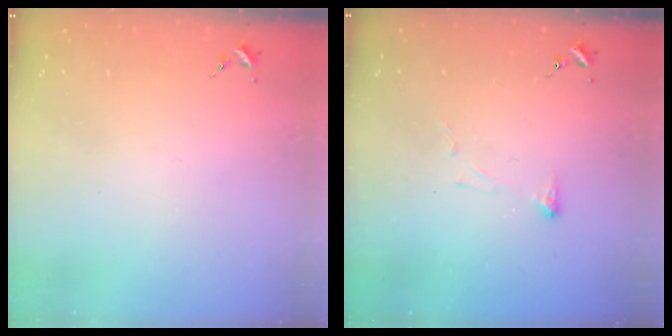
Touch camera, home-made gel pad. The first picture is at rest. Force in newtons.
{"total": 3.4, "press": 3.3, "slide": 0.7}